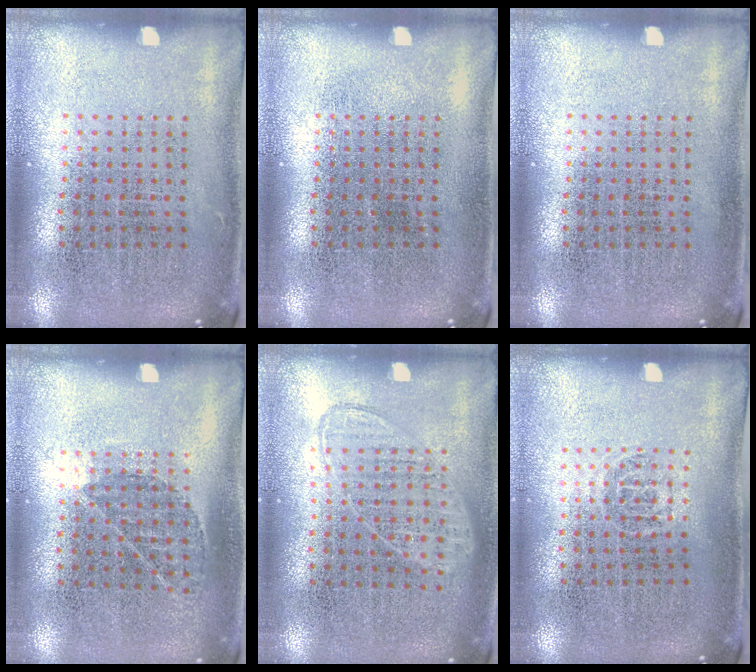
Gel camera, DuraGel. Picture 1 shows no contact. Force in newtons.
{"total": 0.0}
{"total": 0.0}
{"total": 0.8, "press": 0.6, "slide": 0.5}
{"total": 1.0, "press": 0.9, "slide": 0.4}
{"total": 0.6, "press": 0.4, "slide": 0.4}